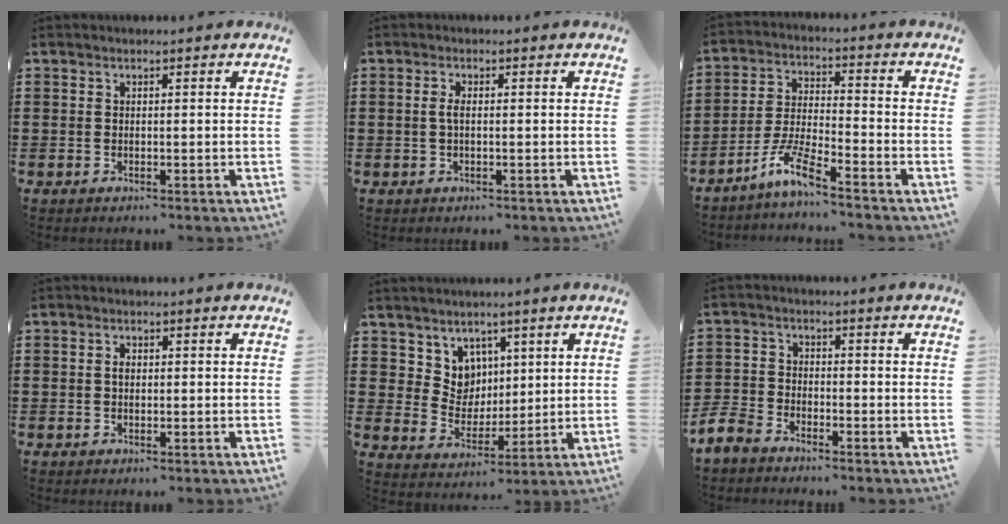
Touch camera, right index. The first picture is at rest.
{"total": 1.7, "force": [-0.2, 0.4, 1.6], "torque": [-0.038, -0.002, -0.007]}
{"total": 6.9, "force": [-5.6, 0.1, 4.1], "torque": [-0.103, -0.014, -0.113]}
{"total": 1.1, "force": [0.1, 0.6, 1.0], "torque": [-0.020, 0.003, 0.000]}
{"total": 6.2, "force": [3.6, 5.0, 0.9], "torque": [-0.050, -0.005, 0.070]}
{"total": 4.3, "force": [-3.9, 1.3, 1.1], "torque": [-0.059, -0.011, -0.090]}